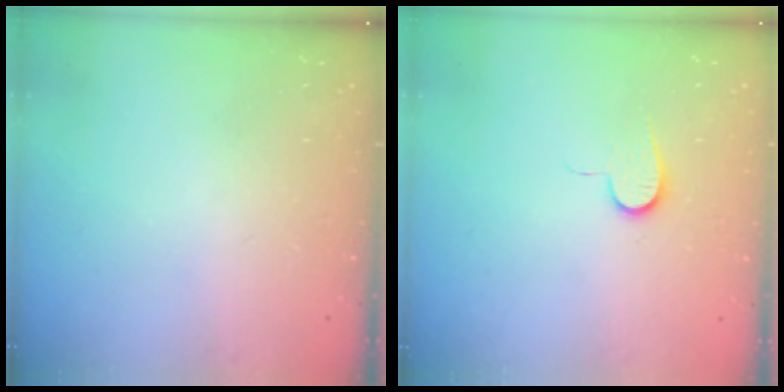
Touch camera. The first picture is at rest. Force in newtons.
{"total": 6.3, "press": 6.2, "slide": 0.8}